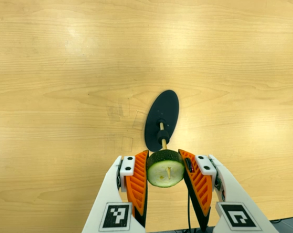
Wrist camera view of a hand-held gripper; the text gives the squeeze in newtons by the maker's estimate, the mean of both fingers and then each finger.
{"total": 10.5, "left": 10.5, "right": 10.6}